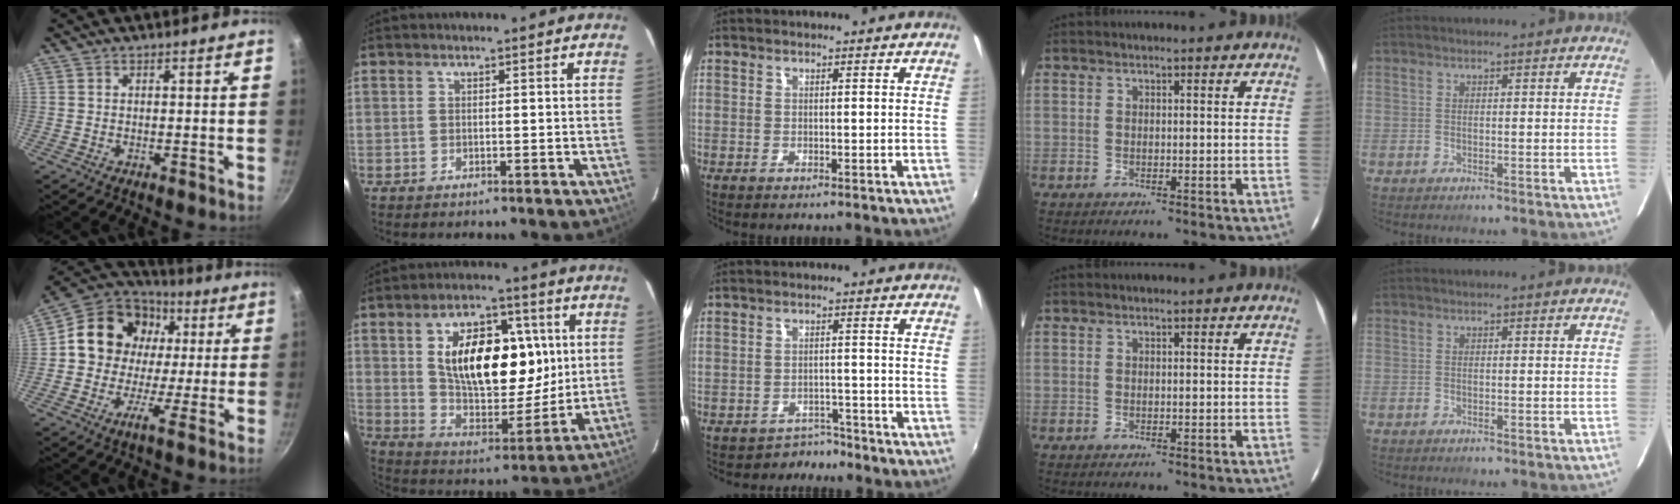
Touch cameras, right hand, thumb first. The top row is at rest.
{"thumb": {"total": 15.1, "force": [2.3, 12.7, 7.8], "torque": [-0.106, 0.019, 0.010]}, "index": {"total": 19.5, "force": [4.4, 10.7, 15.7], "torque": [-0.268, 0.009, 0.086]}, "middle": {"total": 3.6, "force": [-3.2, 1.5, -0.7], "torque": [0.013, 0.014, -0.048]}}